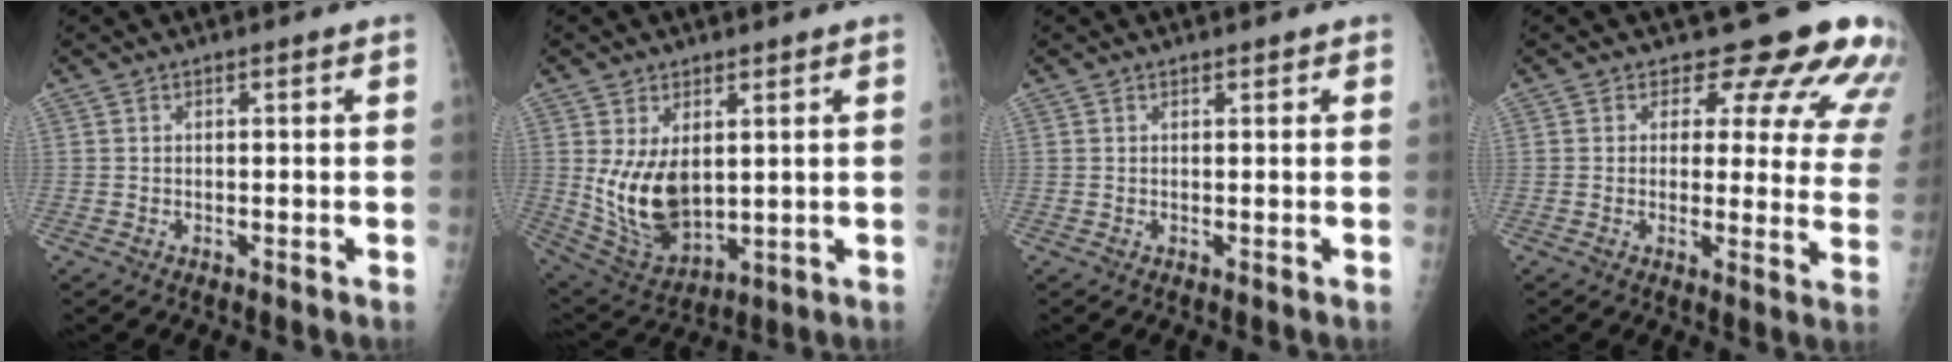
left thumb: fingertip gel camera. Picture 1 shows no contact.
{"total": 11.9, "force": [1.9, 7.5, 9.0], "torque": [-0.148, -0.025, 0.058]}
{"total": 0.6, "force": [0.5, 0.3, 0.1], "torque": [-0.003, -0.004, 0.006]}
{"total": 14.5, "force": [12.4, 5.6, 5.0], "torque": [-0.007, -0.091, 0.116]}